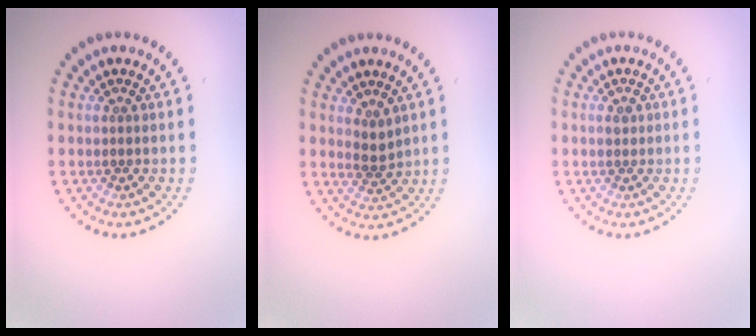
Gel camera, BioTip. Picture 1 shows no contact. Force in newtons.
{"total": 1.4, "press": 1.2, "slide": 0.9}
{"total": 0.9, "press": 0.9, "slide": 0.1}